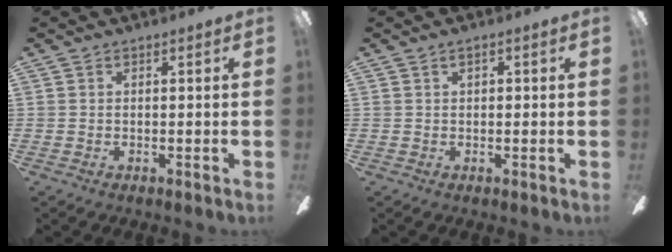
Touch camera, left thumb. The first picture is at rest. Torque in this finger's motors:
{"motor_torque": [0.07, -0.12, -0.17, -0.07, -0.02]}